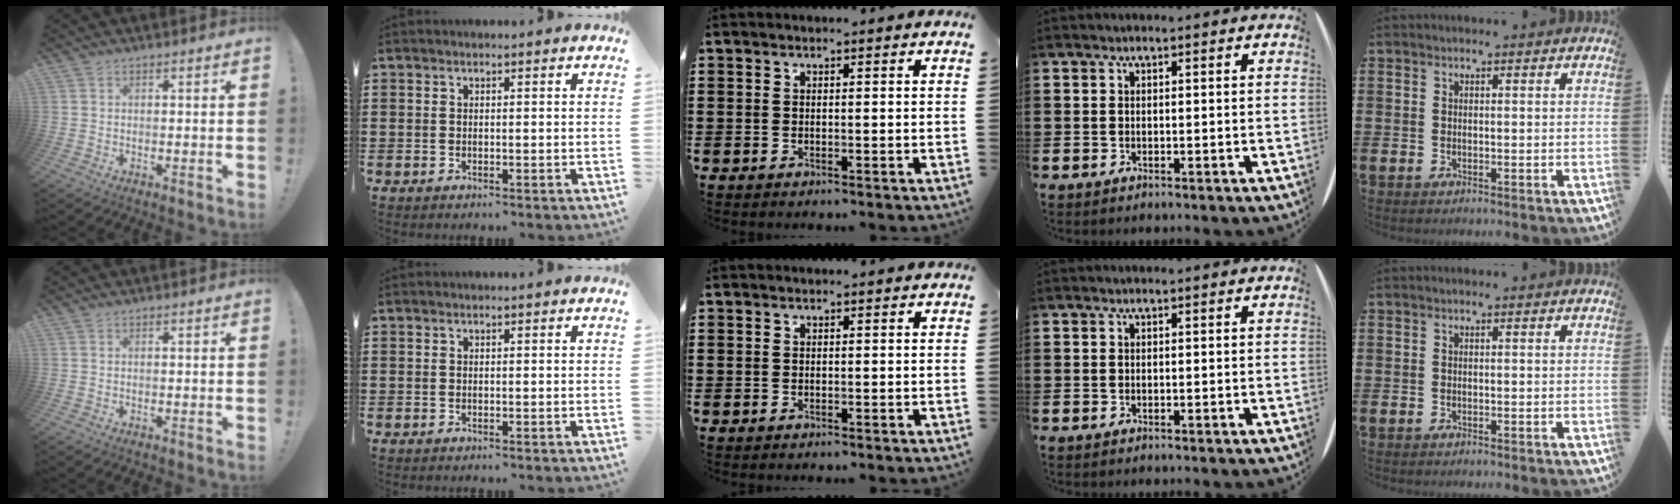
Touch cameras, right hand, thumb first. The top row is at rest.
{}